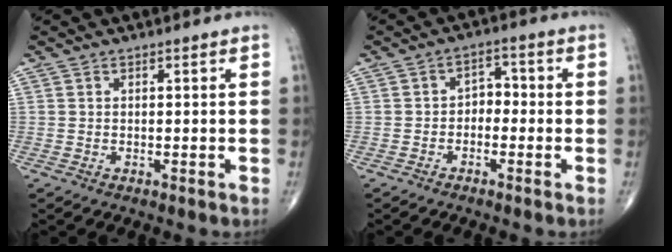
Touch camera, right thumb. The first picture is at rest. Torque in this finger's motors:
{"motor_torque": [-0.43, -0.06, 0.19, 0.16, 0.03]}